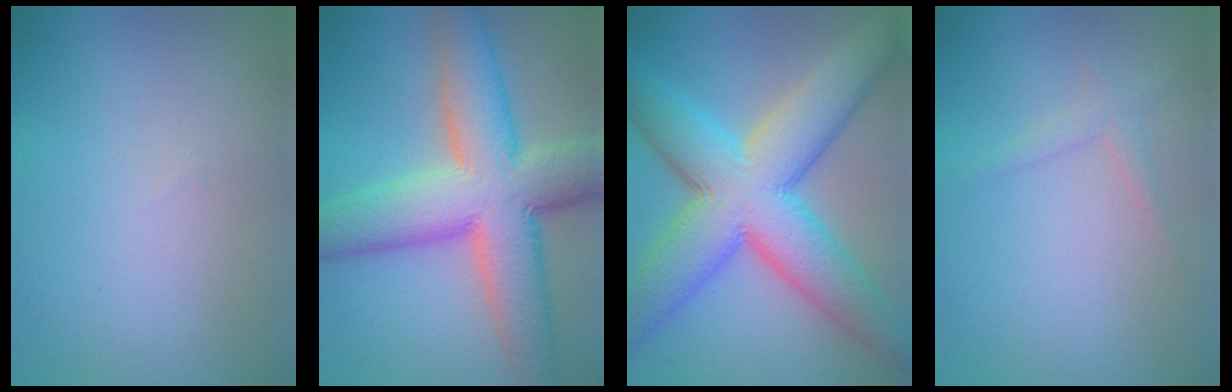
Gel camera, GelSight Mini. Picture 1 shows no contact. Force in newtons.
{"total": 11.6, "press": 11.6, "slide": 0.7}
{"total": 11.9, "press": 11.9, "slide": 0.3}
{"total": 1.2, "press": 1.1, "slide": 0.1}